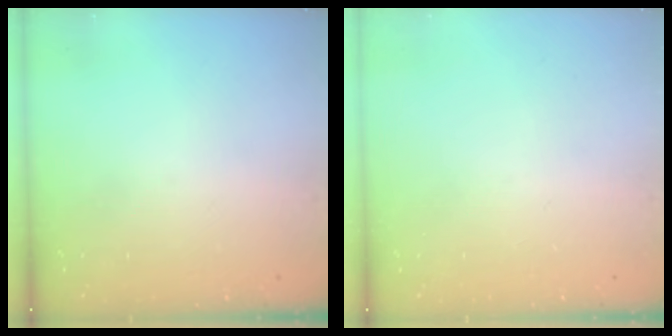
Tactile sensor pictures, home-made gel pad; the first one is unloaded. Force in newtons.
{"total": 0.0}